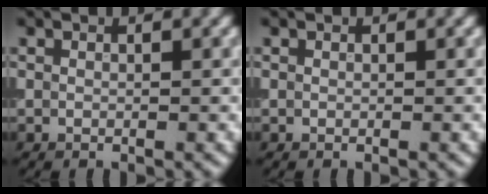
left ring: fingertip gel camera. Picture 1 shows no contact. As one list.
[{"total": 0.0}]